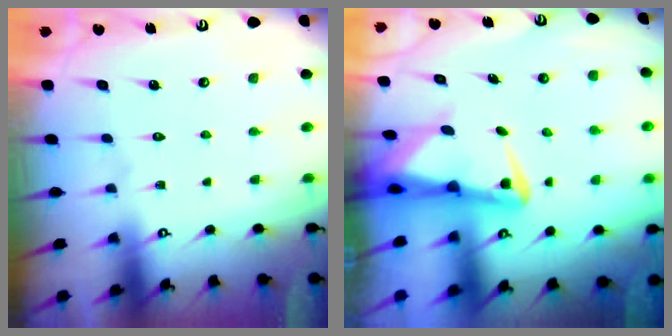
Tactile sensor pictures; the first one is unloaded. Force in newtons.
{"total": 4.1, "press": 4.0, "slide": 1.0}